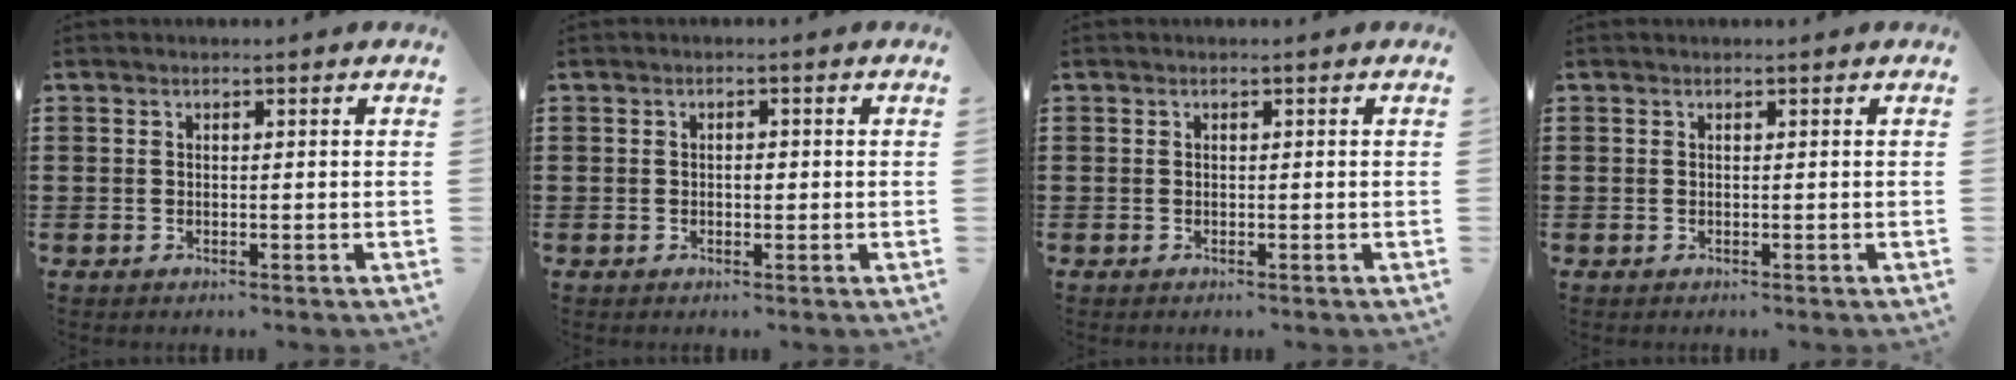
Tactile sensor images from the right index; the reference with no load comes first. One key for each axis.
{"total": 1.3, "fx": -0.1, "fy": 0.6, "fz": 1.1, "tx": -0.021, "ty": 0.002, "tz": -0.004}
{"total": 0.0}
{"total": 0.0}